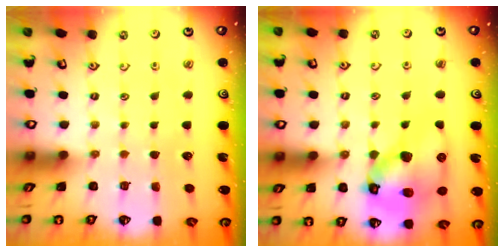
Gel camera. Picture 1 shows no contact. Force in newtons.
{"total": 17.1, "press": 16.9, "slide": 2.5}